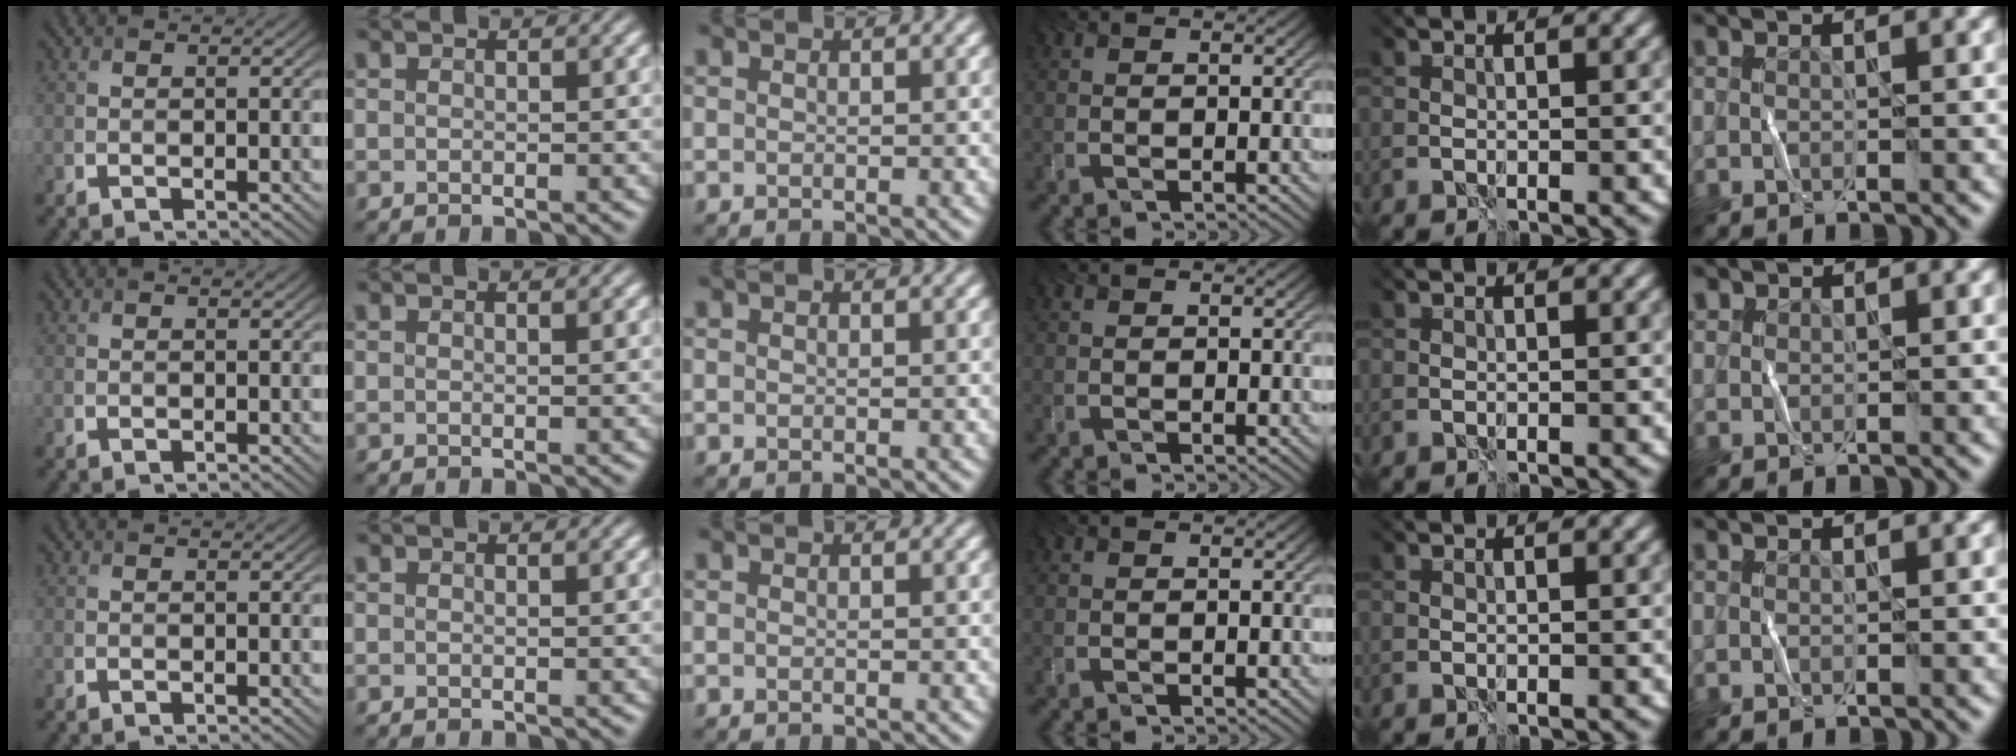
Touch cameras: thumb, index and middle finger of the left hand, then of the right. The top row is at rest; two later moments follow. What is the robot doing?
{"motion": "fold", "object": "bandana"}